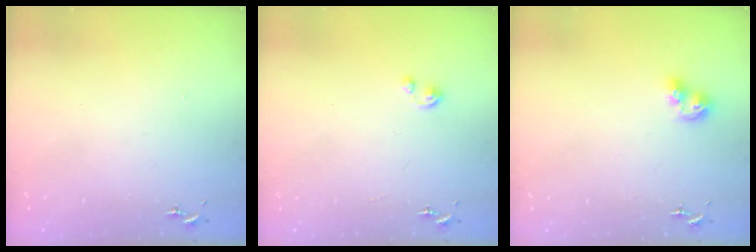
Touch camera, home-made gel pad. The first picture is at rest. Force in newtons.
{"total": 1.9, "press": 1.9, "slide": 0.1}
{"total": 7.4, "press": 7.4, "slide": 0.7}